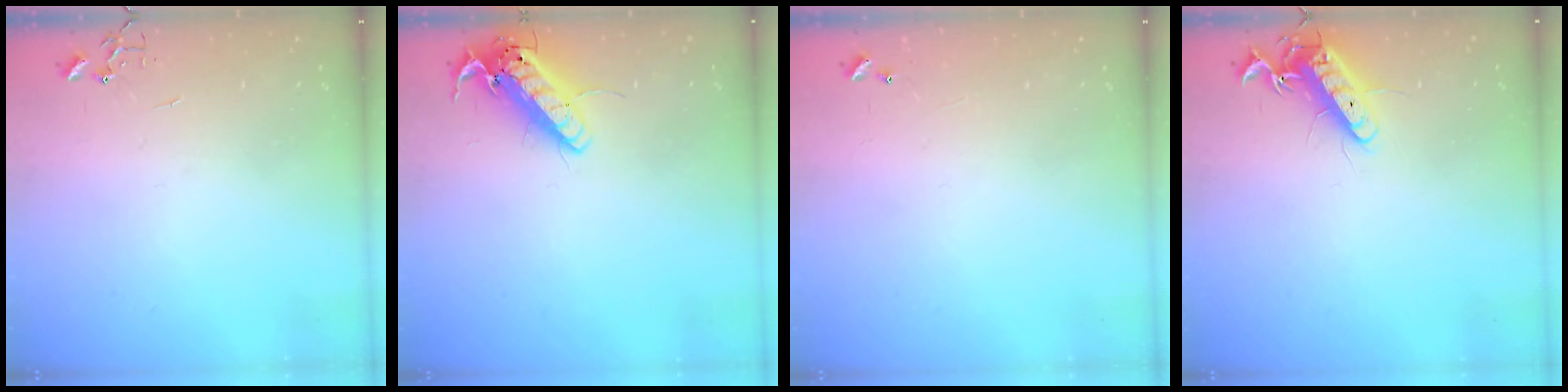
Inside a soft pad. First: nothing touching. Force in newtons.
{"total": 14.9, "press": 14.7, "slide": 2.8}
{"total": 4.1, "press": 4.1, "slide": 0.5}
{"total": 12.7, "press": 12.6, "slide": 1.5}